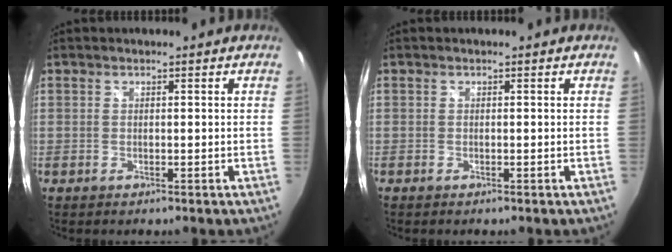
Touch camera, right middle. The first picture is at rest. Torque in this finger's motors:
{"motor_torque": [-0.48, -0.07, 0.03, -0.01]}